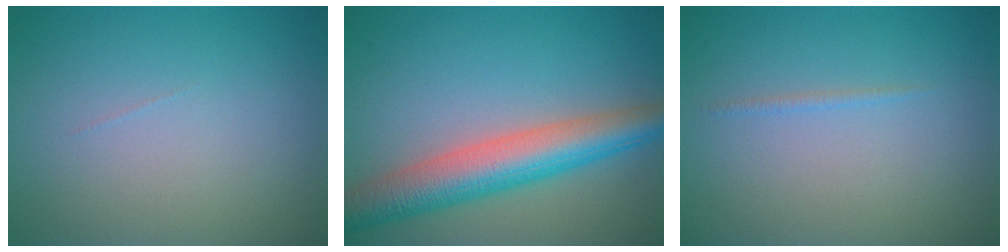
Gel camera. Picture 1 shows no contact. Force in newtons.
{"total": 7.3, "press": 7.3, "slide": 0.3}
{"total": 0.5, "press": 0.5, "slide": 0.1}